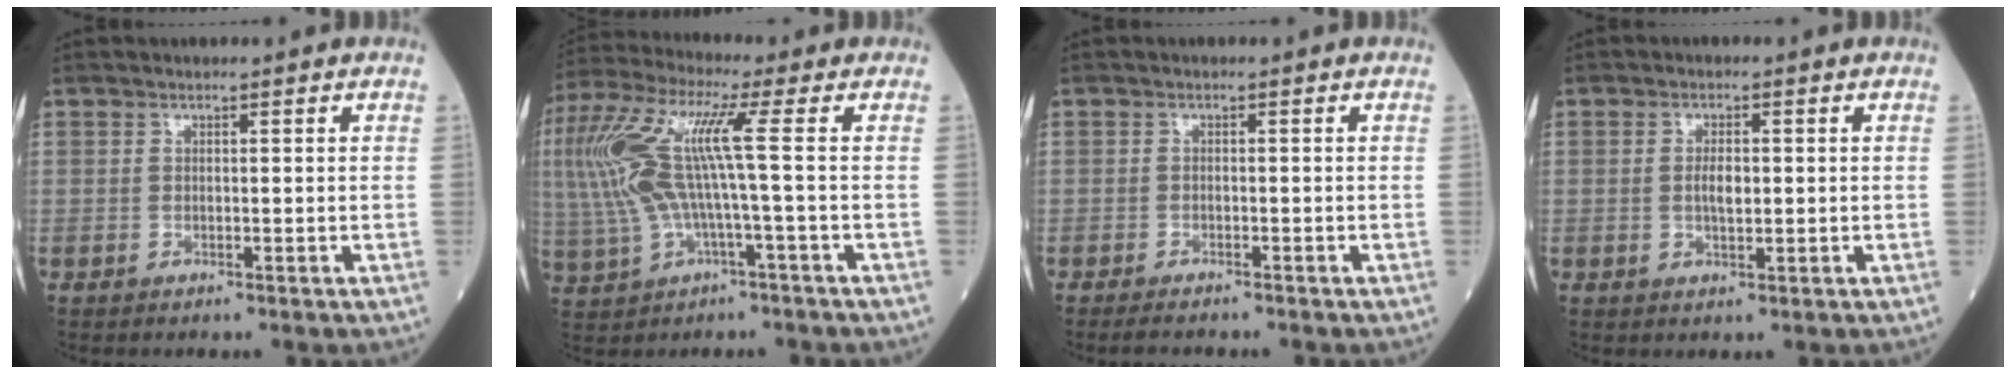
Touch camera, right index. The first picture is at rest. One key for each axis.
{"total": 13.6, "fx": 1.1, "fy": 1.3, "fz": 13.5, "tx": -0.309, "ty": 0.028, "tz": 0.019}
{"total": 2.4, "fx": -2.2, "fy": 0.4, "fz": 0.9, "tx": -0.016, "ty": -0.005, "tz": -0.031}
{"total": 2.6, "fx": 0.0, "fy": 0.9, "fz": 2.4, "tx": -0.046, "ty": 0.000, "tz": 0.000}